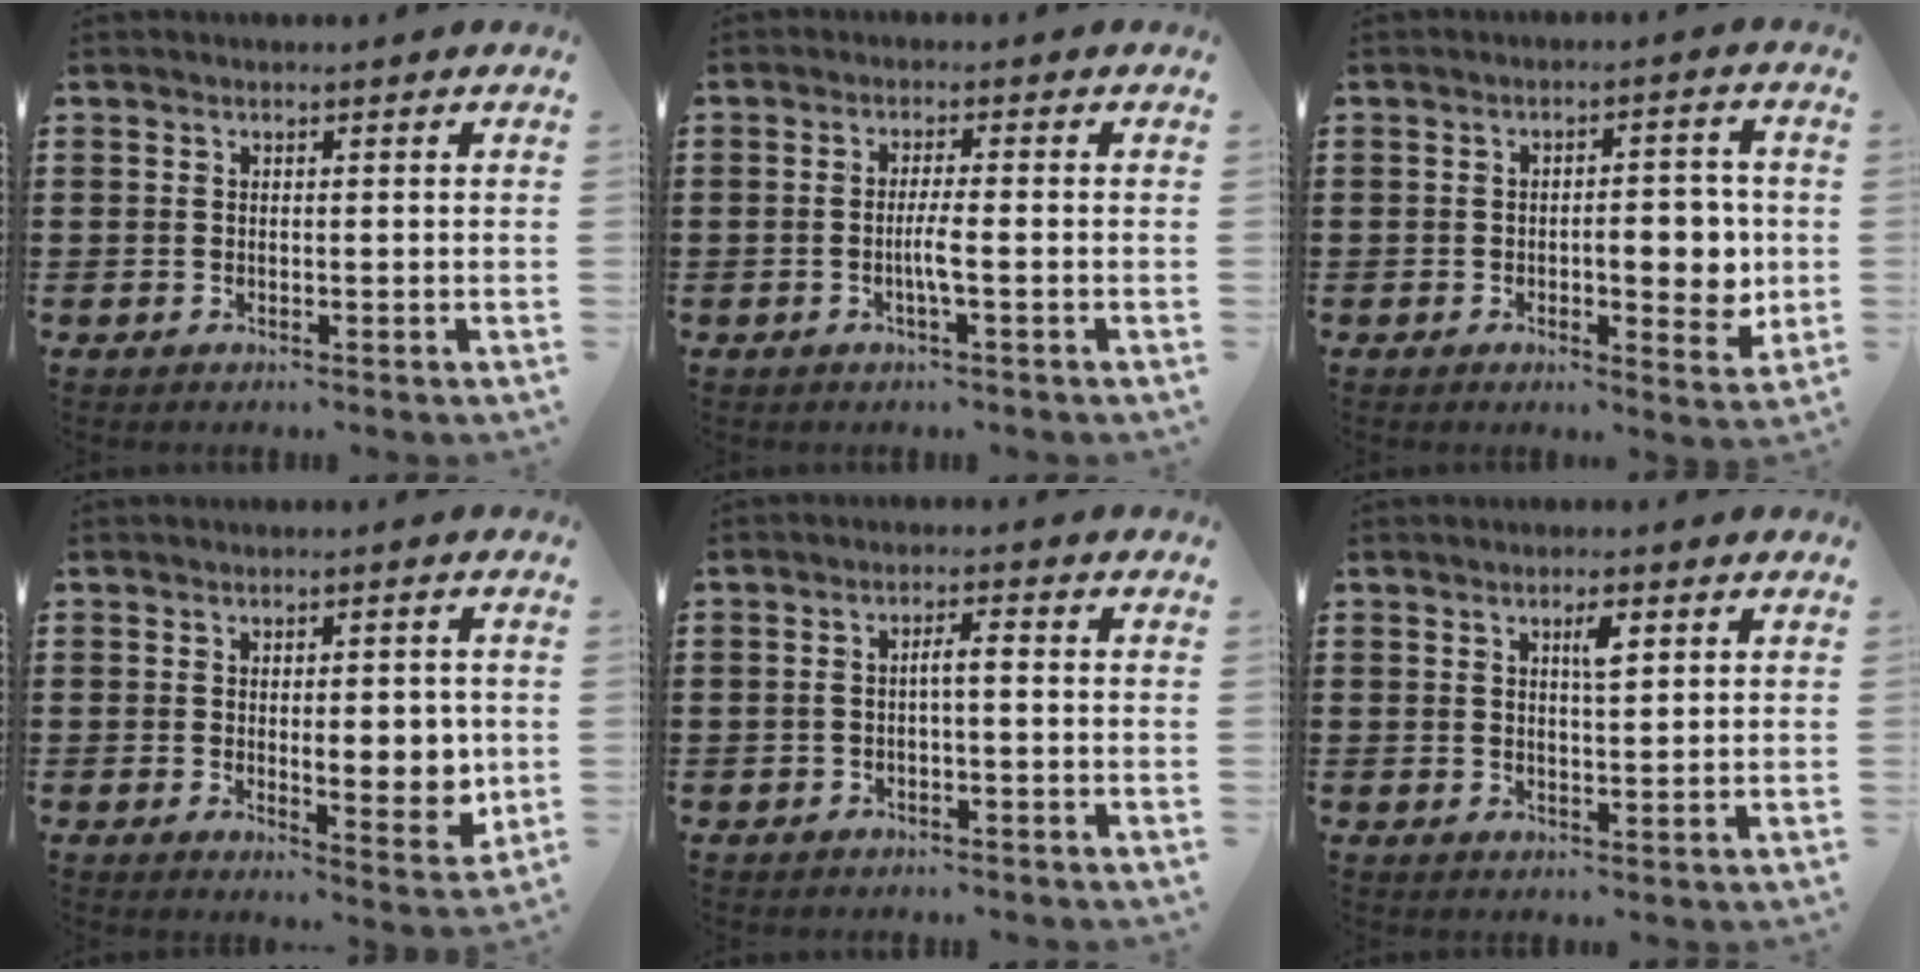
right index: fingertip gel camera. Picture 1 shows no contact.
{"total": 2.9, "force": [-0.9, 0.0, 2.8], "torque": [-0.057, -0.006, -0.021]}
{"total": 6.5, "force": [-0.7, 2.5, 5.9], "torque": [-0.070, -0.004, -0.019]}
{"total": 6.2, "force": [0.3, 2.4, 5.7], "torque": [-0.079, -0.002, 0.001]}
{"total": 1.8, "force": [-0.4, 0.3, 1.8], "torque": [-0.034, 0.002, -0.009]}
{"total": 2.9, "force": [1.2, 0.7, 2.6], "torque": [-0.046, 0.002, 0.016]}